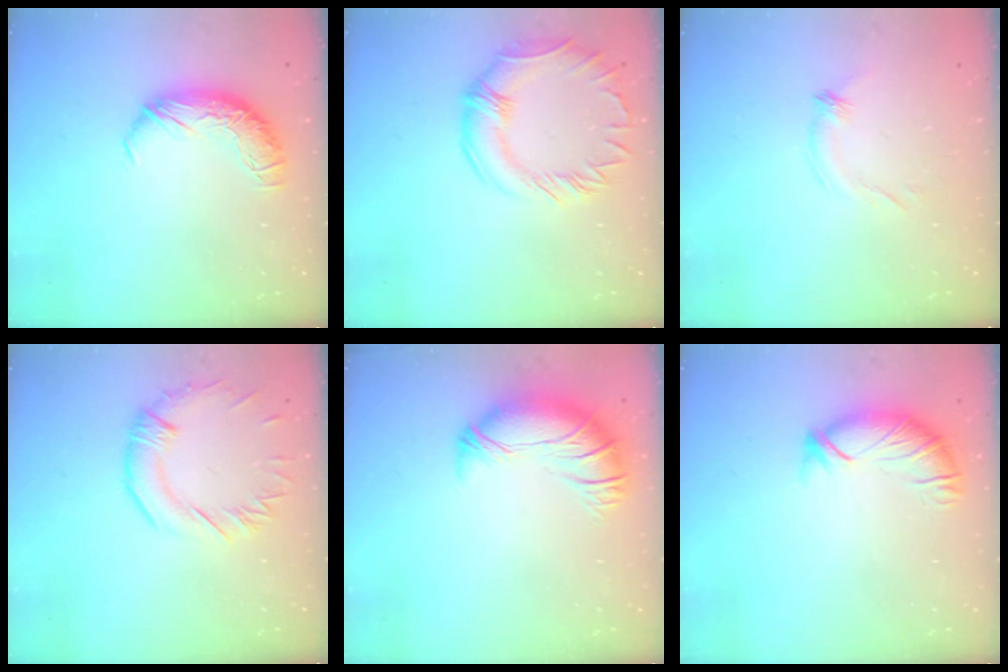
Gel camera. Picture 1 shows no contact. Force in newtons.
{"total": 5.0, "press": 4.8, "slide": 1.4}
{"total": 5.3, "press": 5.1, "slide": 1.3}
{"total": 1.0, "press": 0.6, "slide": 0.8}
{"total": 2.7, "press": 0.9, "slide": 2.6}
{"total": 2.9, "press": 2.8, "slide": 0.9}